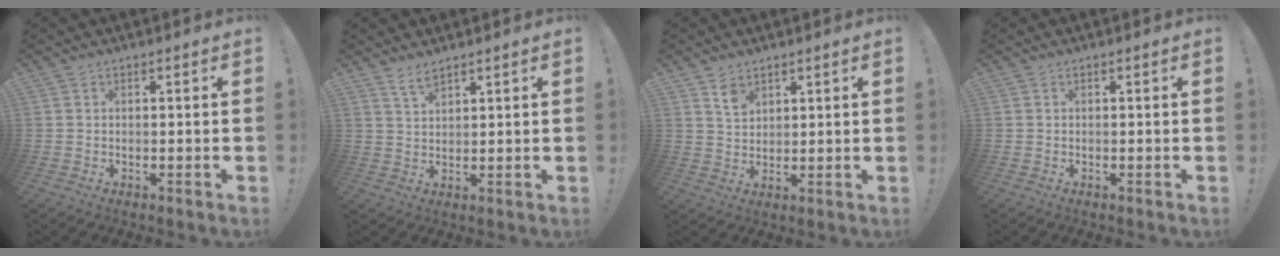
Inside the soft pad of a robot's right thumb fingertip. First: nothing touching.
{"total": 3.5, "force": [2.9, 0.8, 1.8], "torque": [-0.031, -0.018, 0.051]}
{"total": 5.1, "force": [3.5, 3.1, 1.9], "torque": [-0.024, -0.020, 0.063]}
{"total": 0.0}